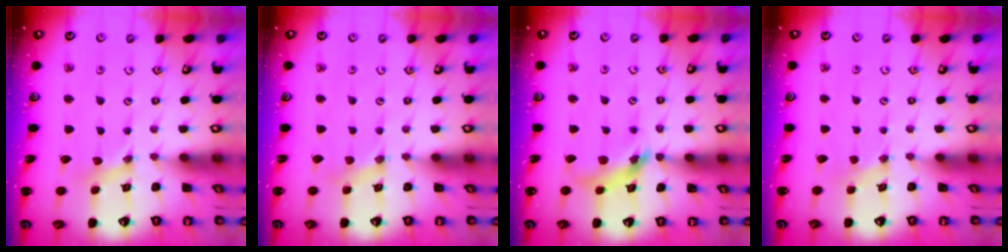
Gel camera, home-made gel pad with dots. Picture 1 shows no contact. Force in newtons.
{"total": 1.3, "press": 1.3, "slide": 0.3}
{"total": 11.1, "press": 11.0, "slide": 1.1}
{"total": 0.0}